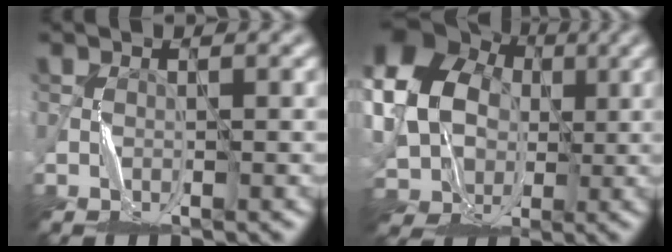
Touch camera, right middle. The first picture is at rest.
{"total": 15.0, "force": [2.8, 12.7, 7.5], "torque": [-0.200, 0.019, 0.039]}